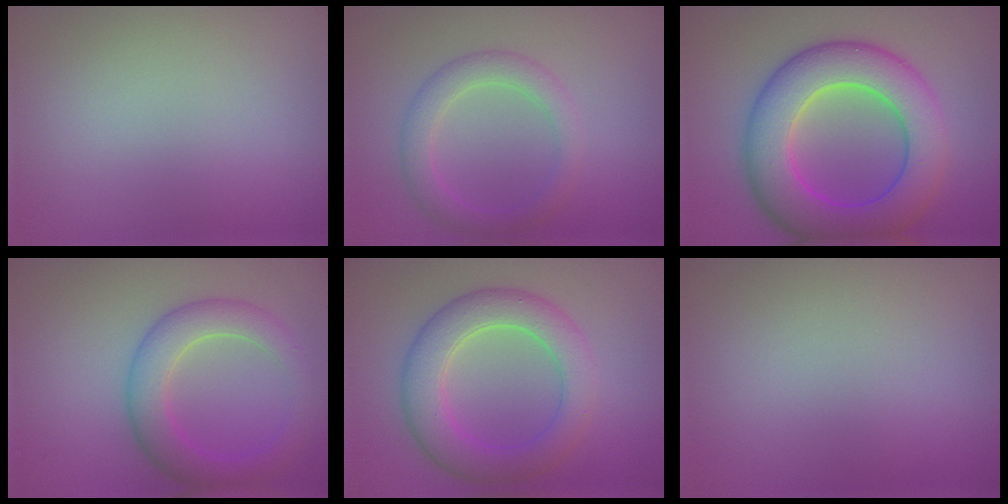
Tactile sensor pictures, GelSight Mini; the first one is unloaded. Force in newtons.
{"total": 3.0, "press": 3.0, "slide": 0.0}
{"total": 9.9, "press": 9.9, "slide": 0.1}
{"total": 4.7, "press": 4.7, "slide": 0.1}
{"total": 5.9, "press": 5.9, "slide": 0.0}
{"total": 0.0}